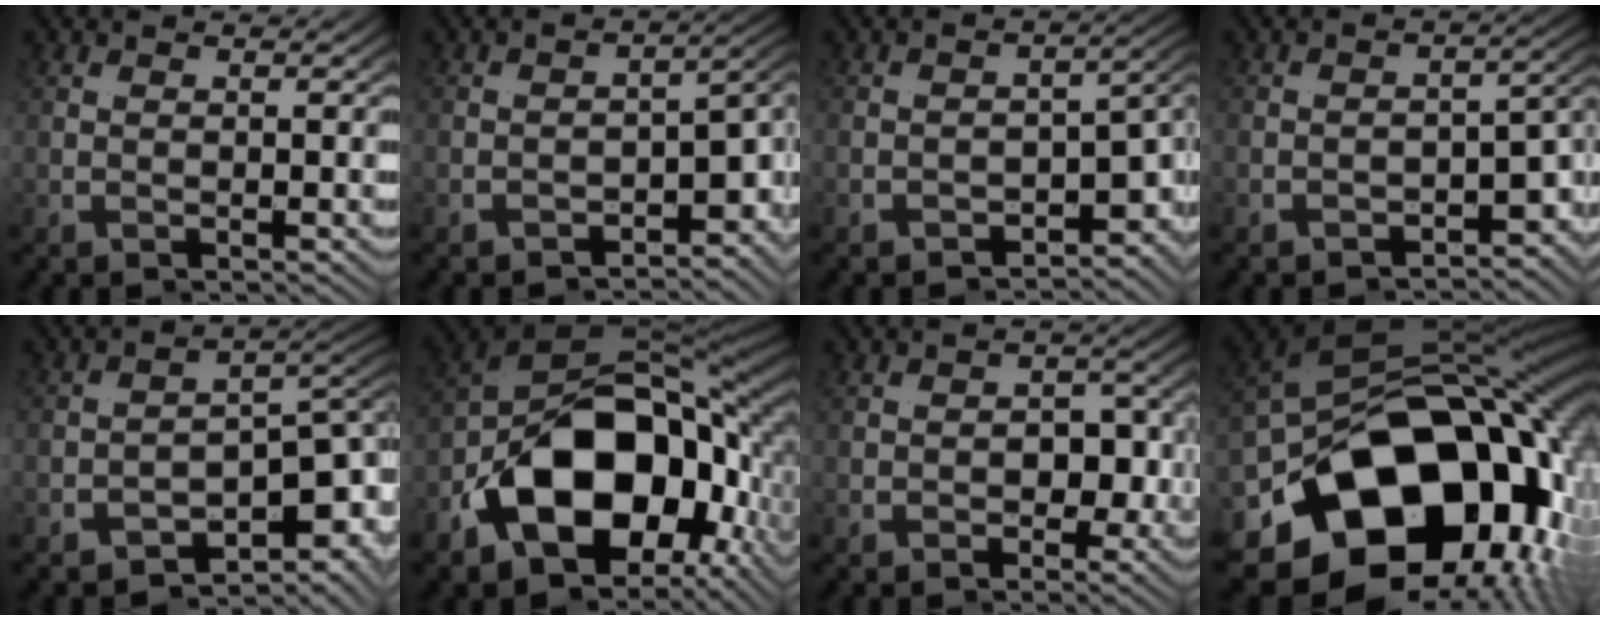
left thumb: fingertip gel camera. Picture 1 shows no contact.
{"total": 8.4, "force": [-2.6, 5.0, 6.2], "torque": [-0.091, -0.040, -0.021]}
{"total": 8.5, "force": [-2.2, 5.4, 6.2], "torque": [-0.088, -0.033, -0.022]}
{"total": 7.5, "force": [-2.4, 4.7, 5.4], "torque": [-0.081, -0.037, -0.023]}
{"total": 9.0, "force": [-3.1, 5.4, 6.5], "torque": [-0.103, -0.023, -0.040]}
{"total": 18.2, "force": [-4.5, 9.9, 14.6], "torque": [-0.294, -0.023, -0.064]}
{"total": 7.7, "force": [-1.5, 5.3, 5.4], "torque": [-0.072, -0.025, -0.014]}
{"total": 24.3, "force": [-1.6, 13.5, 20.1], "torque": [-0.347, -0.013, -0.029]}